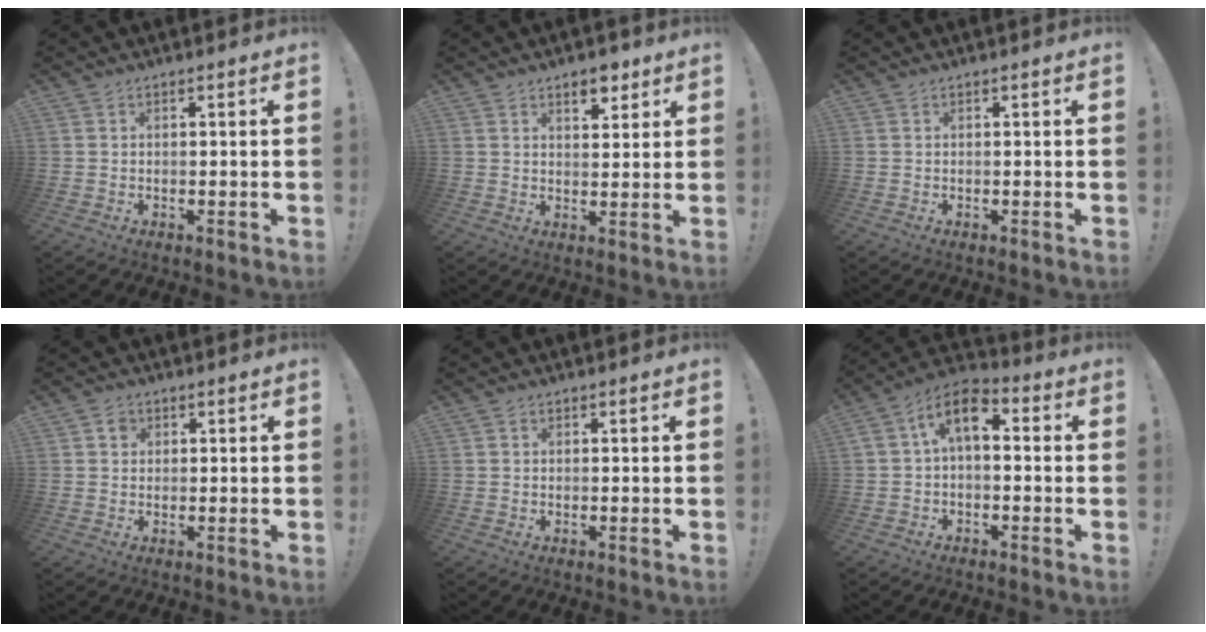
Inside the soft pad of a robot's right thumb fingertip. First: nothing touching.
{"total": 6.2, "force": [4.0, 3.3, 3.3], "torque": [-0.029, -0.019, 0.067]}
{"total": 0.0}
{"total": 2.2, "force": [0.7, 2.0, 0.8], "torque": [-0.011, 0.003, 0.011]}
{"total": 0.0}
{"total": 8.7, "force": [1.3, 5.0, 7.0], "torque": [-0.119, 0.007, 0.025]}